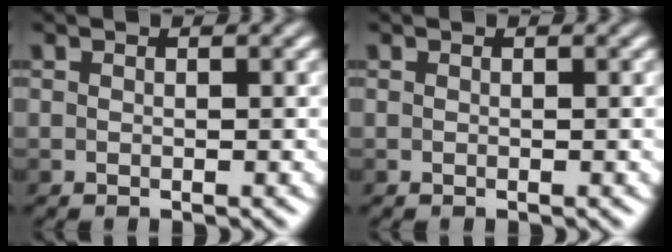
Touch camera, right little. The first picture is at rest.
{"total": 0.0}